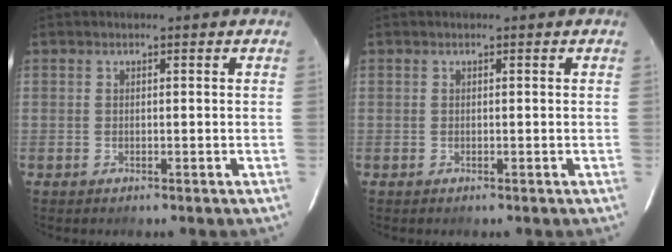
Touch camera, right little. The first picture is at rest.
{"total": 0.0}